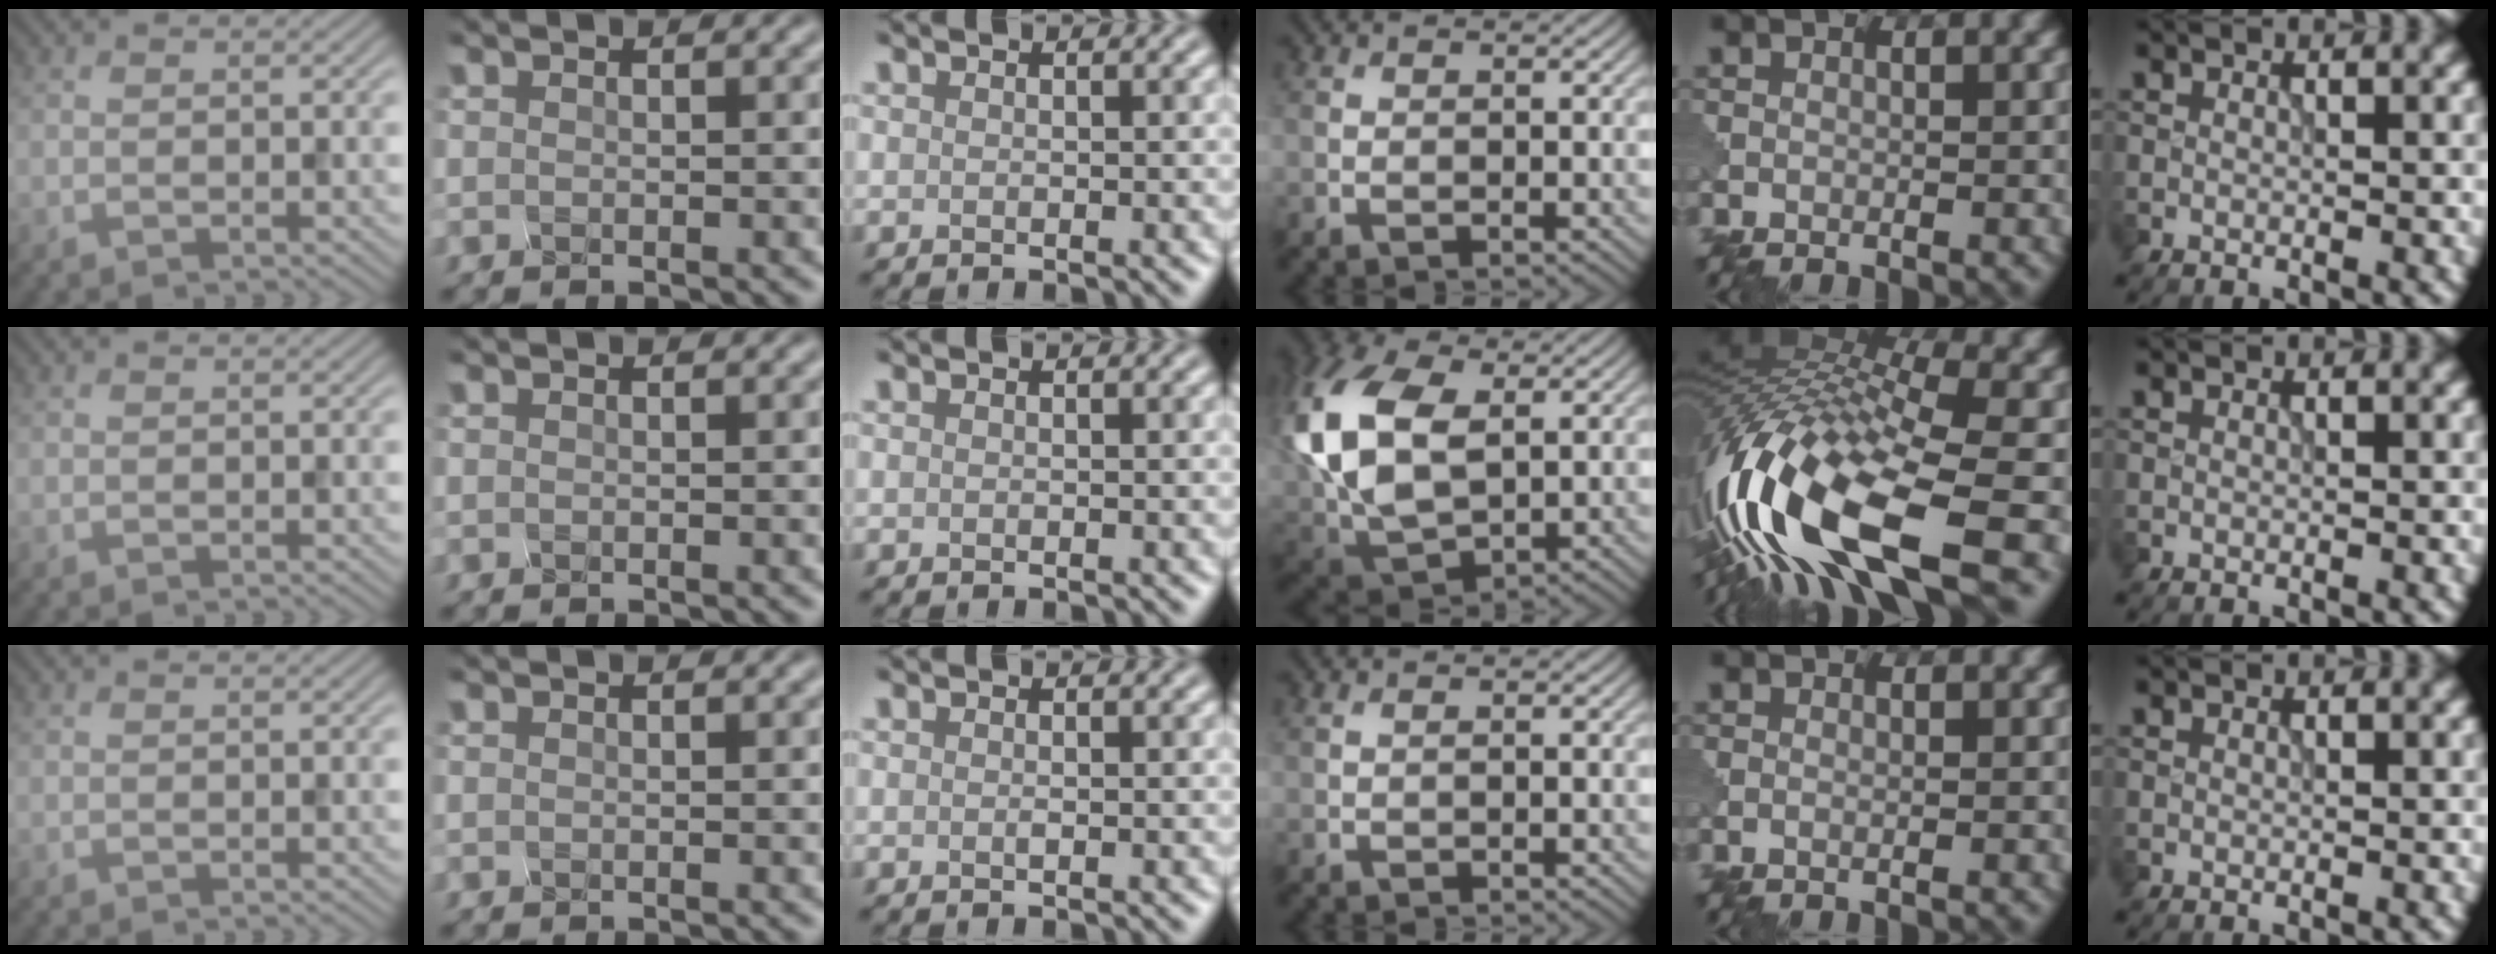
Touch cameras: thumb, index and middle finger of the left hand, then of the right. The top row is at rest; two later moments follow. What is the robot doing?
{"motion": "squeeze", "object": "hand grip exerciser"}